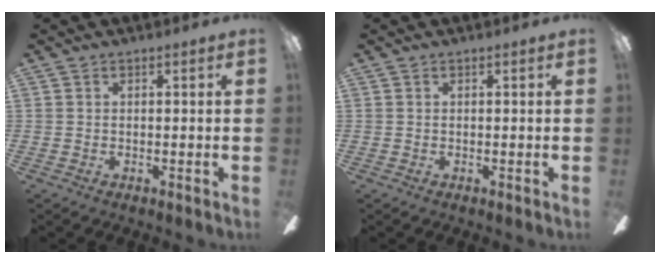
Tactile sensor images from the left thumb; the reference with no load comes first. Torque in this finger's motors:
{"motor_torque": [0.00, 0.00, 0.08, -0.13, 0.00]}